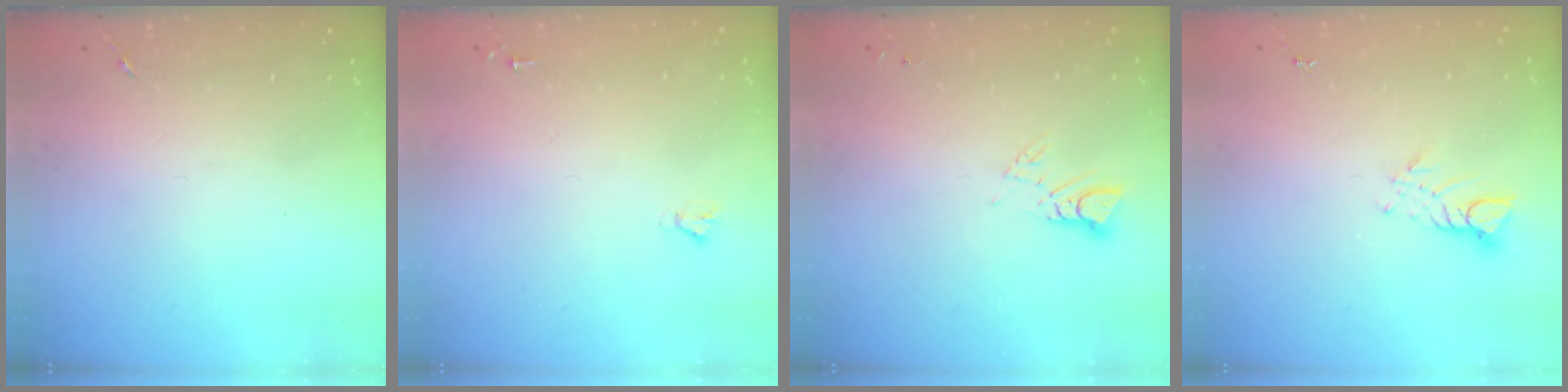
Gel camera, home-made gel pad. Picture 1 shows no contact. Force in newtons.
{"total": 1.6, "press": 1.6, "slide": 0.1}
{"total": 3.6, "press": 3.6, "slide": 0.2}
{"total": 5.1, "press": 5.0, "slide": 0.3}